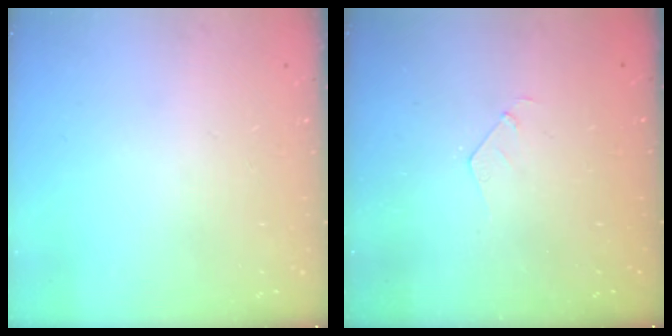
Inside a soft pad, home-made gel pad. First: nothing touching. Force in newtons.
{"total": 2.8, "press": 2.8, "slide": 0.1}